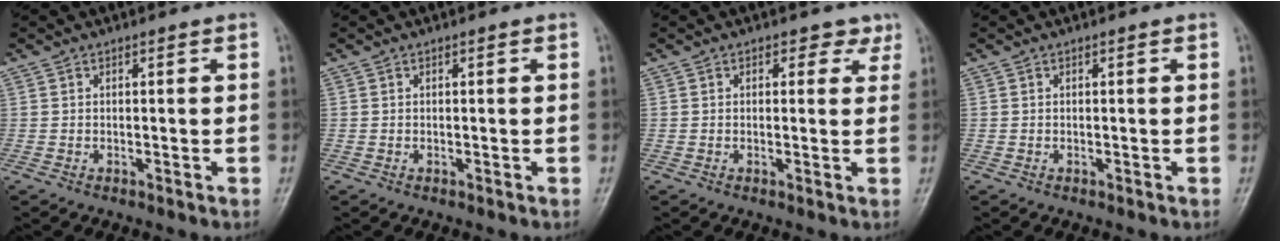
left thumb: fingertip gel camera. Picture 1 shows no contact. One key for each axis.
{"total": 0.0}
{"total": 2.6, "fx": 1.7, "fy": 1.8, "fz": 0.8, "tx": 0.018, "ty": -0.005, "tz": 0.015}
{"total": 0.0}